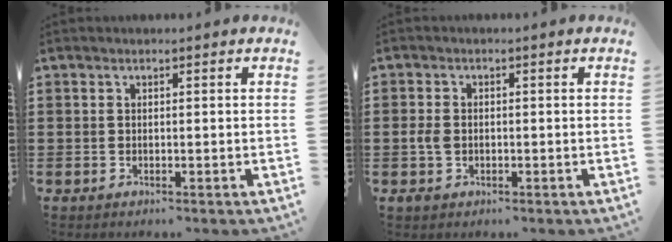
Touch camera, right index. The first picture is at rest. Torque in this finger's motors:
{"motor_torque": [1.07, 1.06, 0.01, 0.00]}